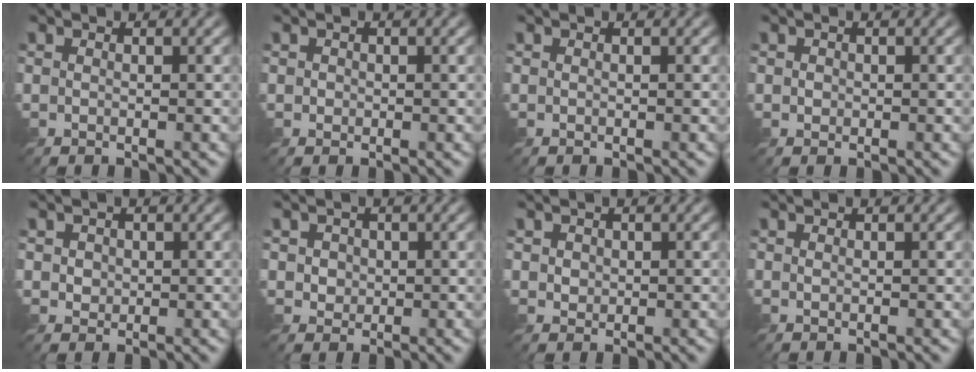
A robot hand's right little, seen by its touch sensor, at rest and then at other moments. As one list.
[{"total": 0.7, "force": [0.0, 0.7, 0.0], "torque": [0.000, -0.003, 0.001]}, {"total": 0.0}, {"total": 0.7, "force": [0.0, 0.7, 0.1], "torque": [-0.001, -0.002, 0.001]}, {"total": 1.4, "force": [0.3, 1.3, 0.4], "torque": [-0.017, -0.005, 0.011]}, {"total": 1.9, "force": [0.3, 1.7, 0.7], "torque": [-0.027, -0.001, 0.019]}, {"total": 1.1, "force": [0.3, 1.0, 0.3], "torque": [-0.010, -0.006, 0.008]}, {"total": 0.0}]